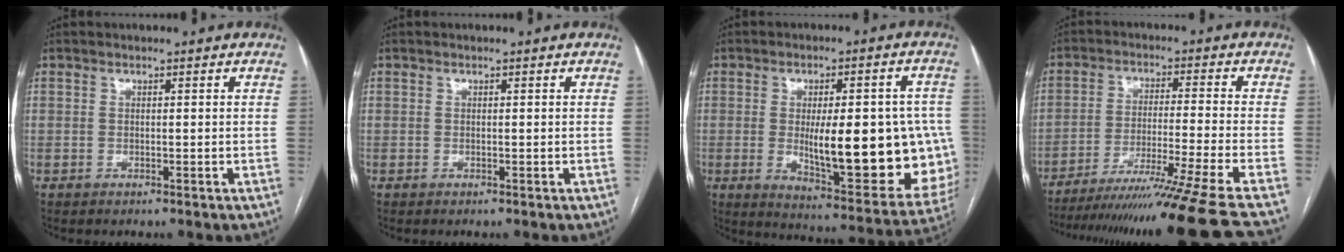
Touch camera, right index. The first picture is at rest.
{"total": 0.0}
{"total": 21.9, "force": [-1.9, 6.5, 20.8], "torque": [-0.218, 0.007, 0.003]}
{"total": 23.5, "force": [-20.3, -4.8, 10.7], "torque": [-0.125, -0.076, -0.305]}